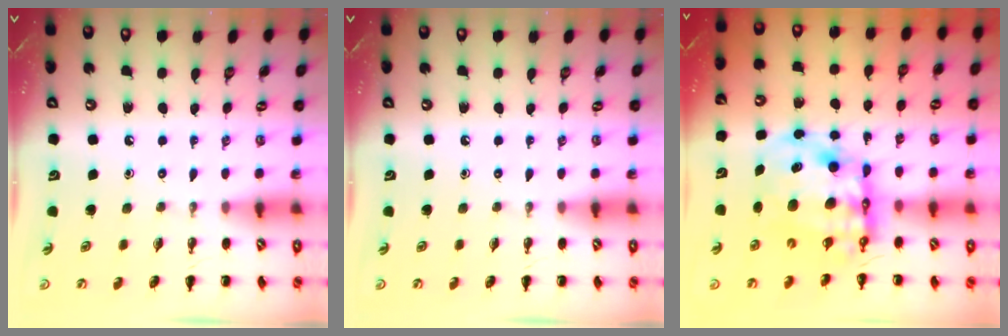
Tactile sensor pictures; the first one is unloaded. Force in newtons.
{"total": 0.0}
{"total": 13.9, "press": 13.4, "slide": 3.6}